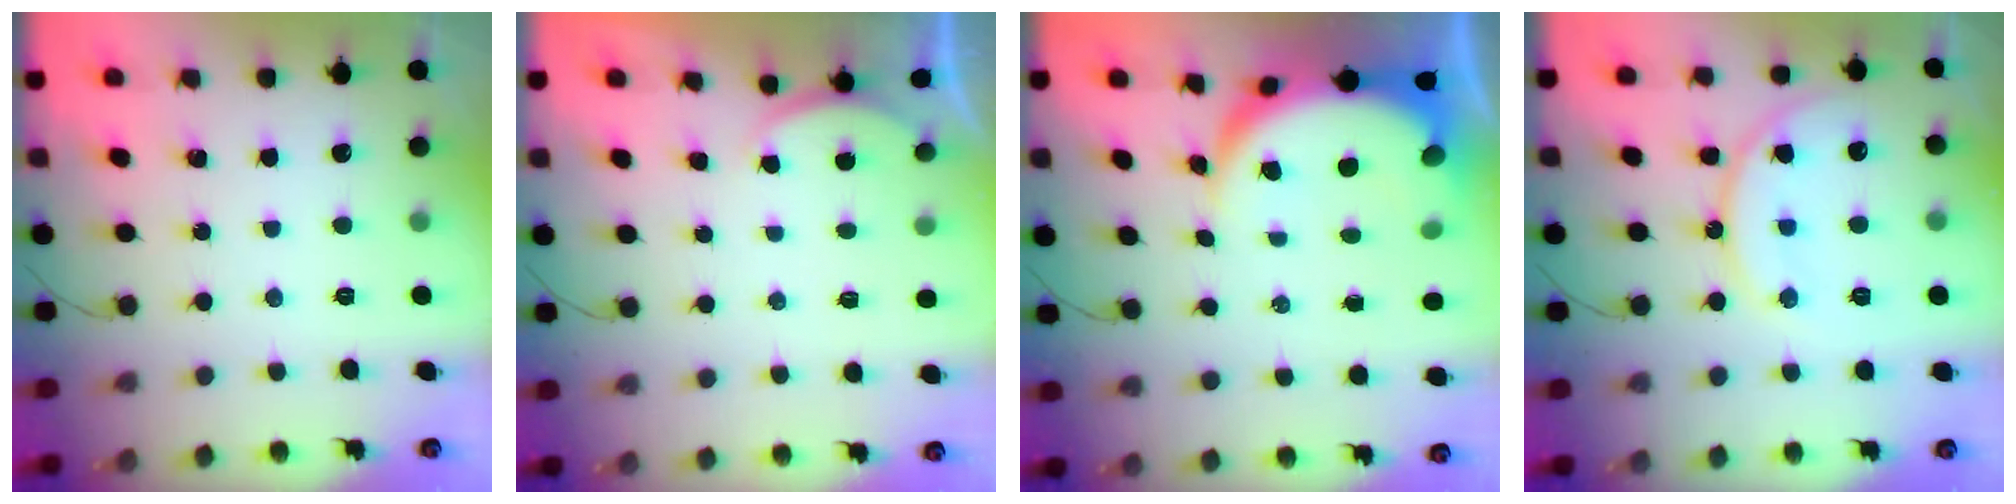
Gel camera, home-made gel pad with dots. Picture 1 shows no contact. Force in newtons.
{"total": 2.0, "press": 1.9, "slide": 0.6}
{"total": 8.7, "press": 8.6, "slide": 1.6}
{"total": 13.5, "press": 13.5, "slide": 0.9}